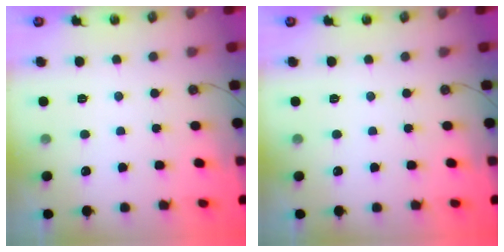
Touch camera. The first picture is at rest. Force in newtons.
{"total": 0.0}